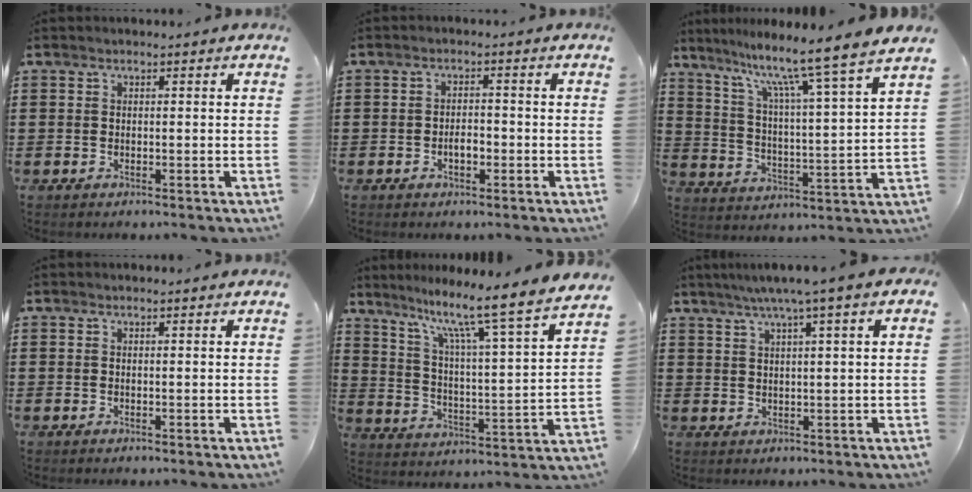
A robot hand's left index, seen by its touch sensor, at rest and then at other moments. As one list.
[{"total": 2.5, "force": [-0.8, 1.2, 2.0], "torque": [-0.039, 0.005, -0.015]}, {"total": 9.5, "force": [7.9, -1.8, 5.0], "torque": [-0.118, -0.060, 0.120]}, {"total": 0.0}, {"total": 9.5, "force": [7.8, -1.1, 5.3], "torque": [-0.117, -0.070, 0.116]}, {"total": 3.9, "force": [2.0, 0.1, 3.3], "torque": [-0.068, 0.003, 0.033]}]